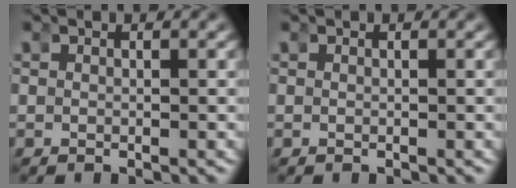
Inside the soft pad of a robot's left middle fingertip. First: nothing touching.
{"total": 0.0}